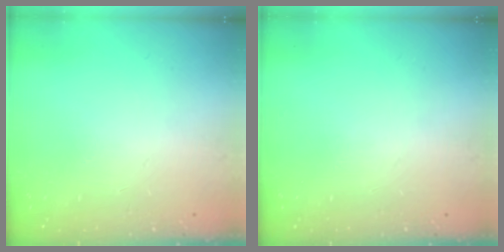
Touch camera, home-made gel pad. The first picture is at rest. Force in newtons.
{"total": 0.0}